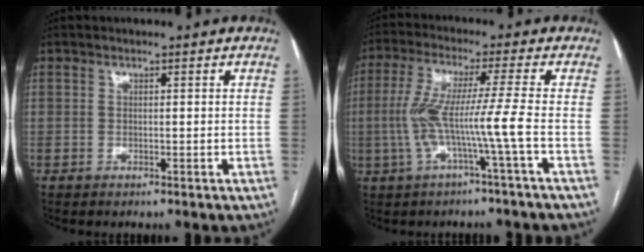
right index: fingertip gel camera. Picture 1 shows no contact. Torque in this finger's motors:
{"motor_torque": [1.43, -0.20, 0.66, 0.21]}